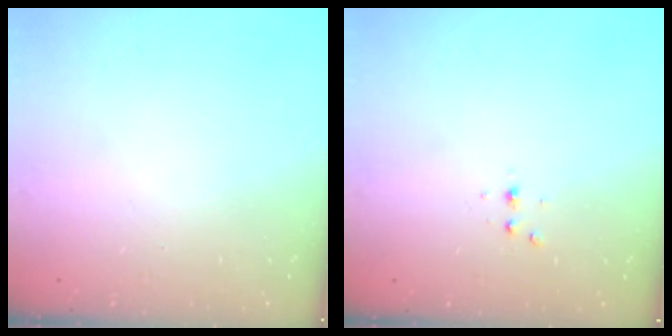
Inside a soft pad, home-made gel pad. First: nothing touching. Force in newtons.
{"total": 2.3, "press": 2.3, "slide": 0.3}